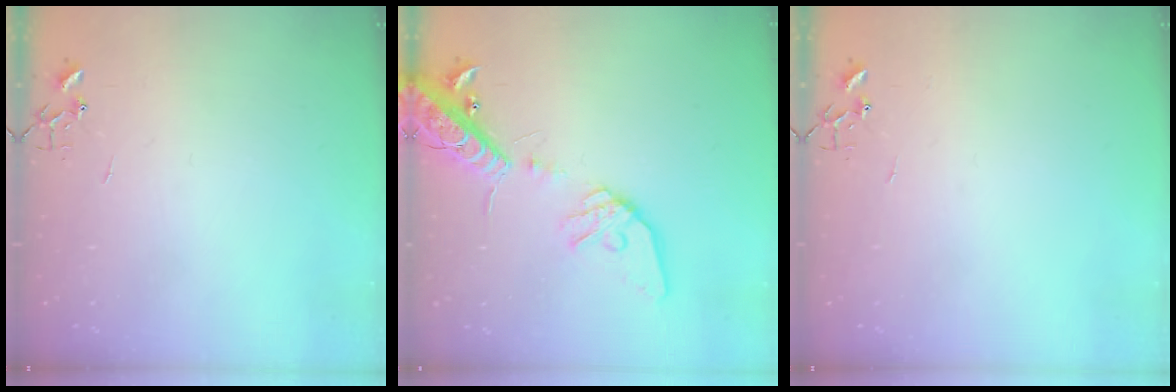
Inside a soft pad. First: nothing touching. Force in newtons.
{"total": 18.9, "press": 18.6, "slide": 3.4}
{"total": 0.0}